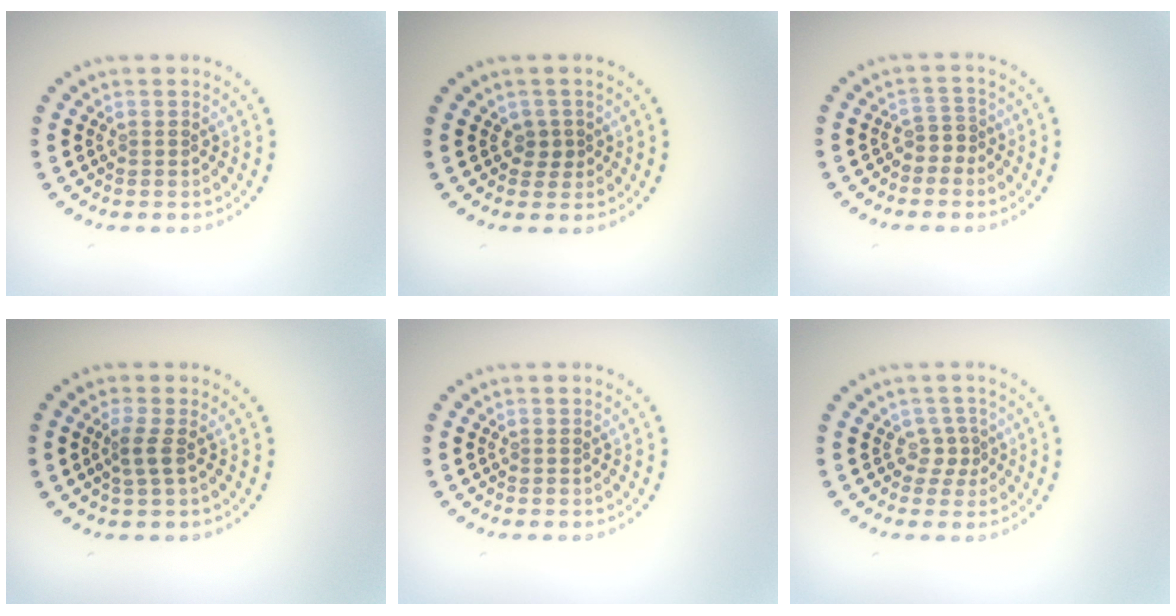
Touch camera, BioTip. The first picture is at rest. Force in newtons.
{"total": 1.3, "press": 1.0, "slide": 0.8}
{"total": 1.6, "press": 1.2, "slide": 1.1}
{"total": 1.6, "press": 1.3, "slide": 1.0}
{"total": 0.0}
{"total": 1.5, "press": 1.0, "slide": 1.2}